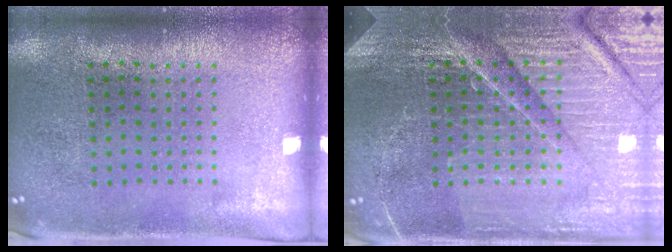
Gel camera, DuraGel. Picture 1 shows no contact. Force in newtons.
{"total": 5.5, "press": 5.0, "slide": 2.2}